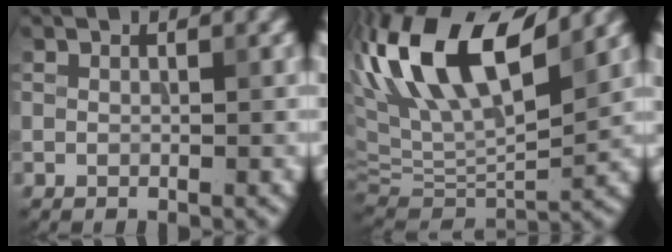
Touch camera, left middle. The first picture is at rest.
{"total": 13.3, "force": [5.3, 5.0, 11.2], "torque": [-0.209, 0.019, 0.093]}